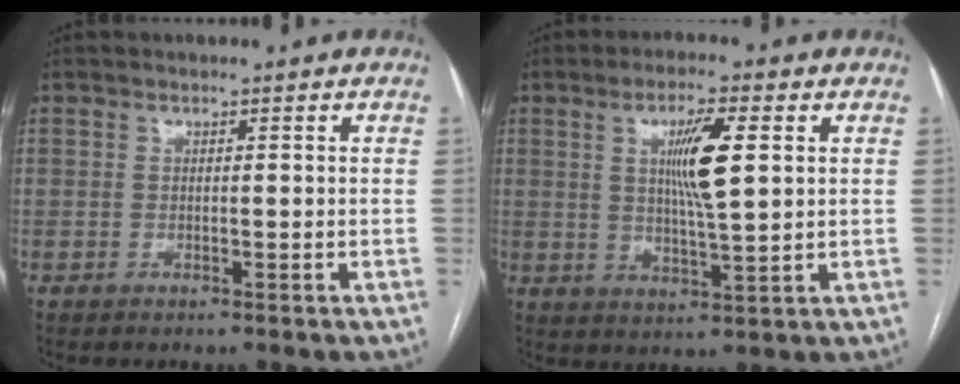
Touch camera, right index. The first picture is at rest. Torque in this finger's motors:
{"motor_torque": [0.68, -0.10, 0.63, 0.08]}